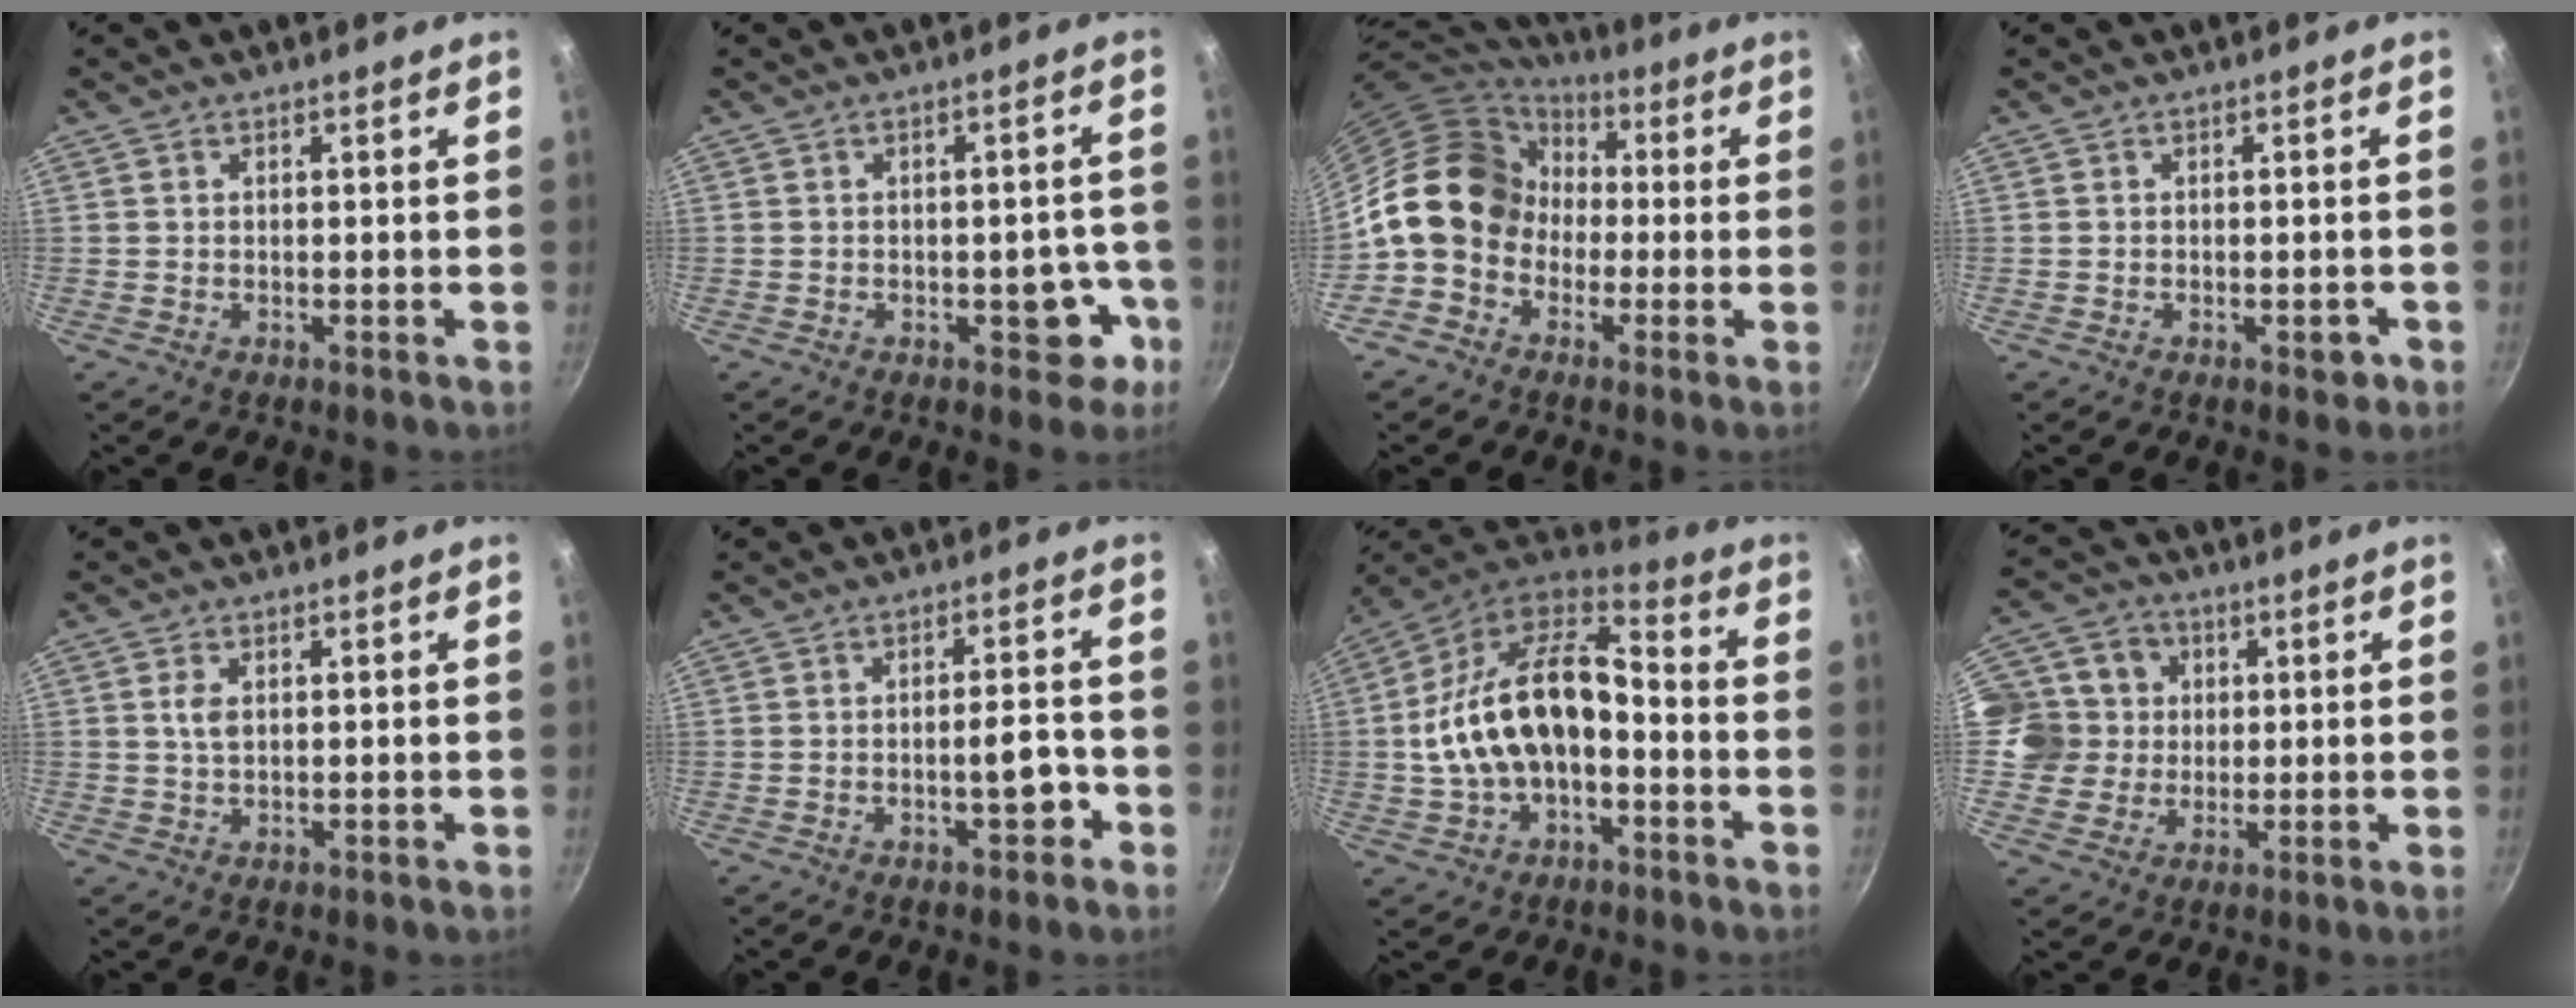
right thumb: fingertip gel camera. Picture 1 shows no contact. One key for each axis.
{"total": 6.2, "fx": -2.4, "fy": 3.6, "fz": 4.4, "tx": -0.010, "ty": 0.023, "tz": -0.027}
{"total": 15.4, "fx": -0.7, "fy": 12.7, "fz": 8.6, "tx": -0.113, "ty": 0.046, "tz": -0.030}
{"total": 2.2, "fx": -1.0, "fy": 1.1, "fz": 1.6, "tx": -0.013, "ty": 0.009, "tz": -0.010}
{"total": 2.5, "fx": 0.7, "fy": 1.5, "fz": 2.0, "tx": -0.036, "ty": -0.002, "tz": 0.013}
{"total": 4.9, "fx": -2.2, "fy": 1.8, "fz": 4.0, "tx": -0.037, "ty": 0.025, "tz": -0.030}
{"total": 20.0, "fx": -2.5, "fy": 11.9, "fz": 15.9, "tx": -0.279, "ty": 0.054, "tz": -0.051}
{"total": 11.0, "fx": 1.5, "fy": 10.4, "fz": 3.4, "tx": -0.031, "ty": 0.015, "tz": 0.015}